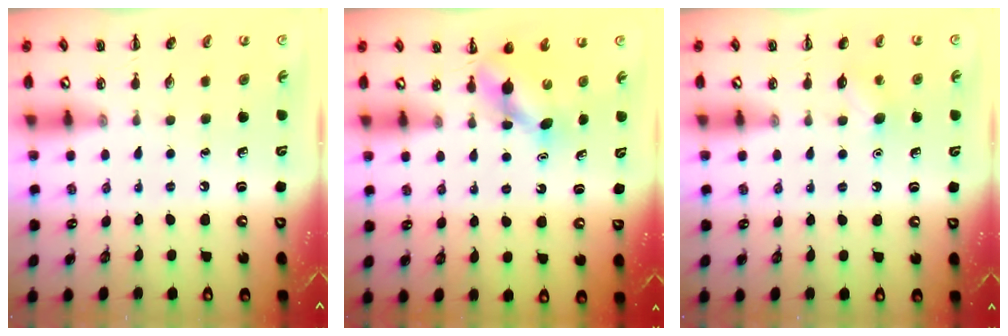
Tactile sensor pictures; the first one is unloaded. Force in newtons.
{"total": 4.6, "press": 4.5, "slide": 0.6}
{"total": 5.7, "press": 5.5, "slide": 1.4}